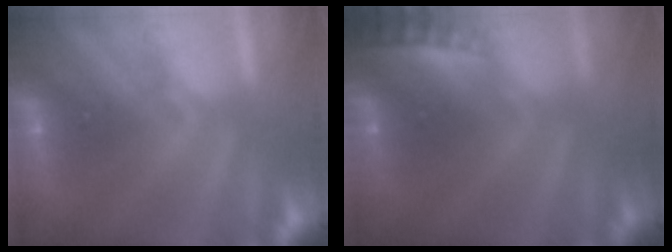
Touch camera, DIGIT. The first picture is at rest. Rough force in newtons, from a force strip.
{"total": 2.1}